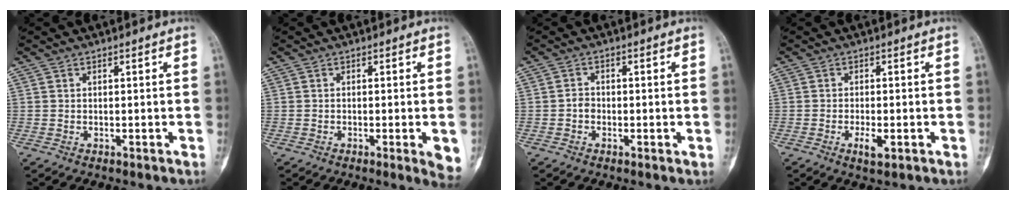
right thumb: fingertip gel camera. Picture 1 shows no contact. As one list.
[{"total": 4.6, "force": [-1.3, 0.7, 4.4], "torque": [-0.053, -0.010, -0.018]}, {"total": 2.0, "force": [-0.5, 1.5, 1.2], "torque": [-0.006, 0.006, -0.016]}, {"total": 3.0, "force": [-1.2, 1.1, 2.5], "torque": [-0.043, -0.001, -0.018]}]